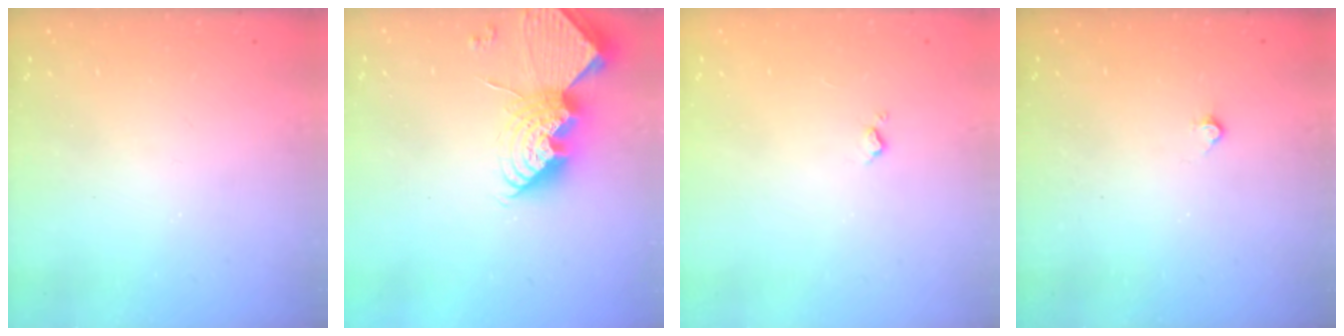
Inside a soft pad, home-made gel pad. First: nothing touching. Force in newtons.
{"total": 15.8, "press": 15.7, "slide": 1.0}
{"total": 2.6, "press": 2.6, "slide": 0.4}
{"total": 2.2, "press": 2.2, "slide": 0.4}